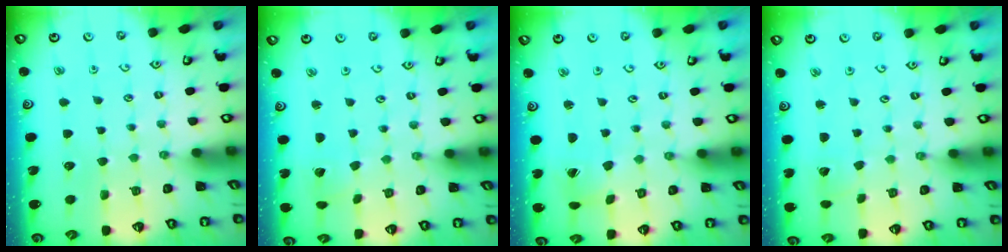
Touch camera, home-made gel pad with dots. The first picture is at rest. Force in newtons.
{"total": 1.9, "press": 1.9, "slide": 0.1}
{"total": 2.6, "press": 2.6, "slide": 0.3}
{"total": 2.3, "press": 2.3, "slide": 0.1}